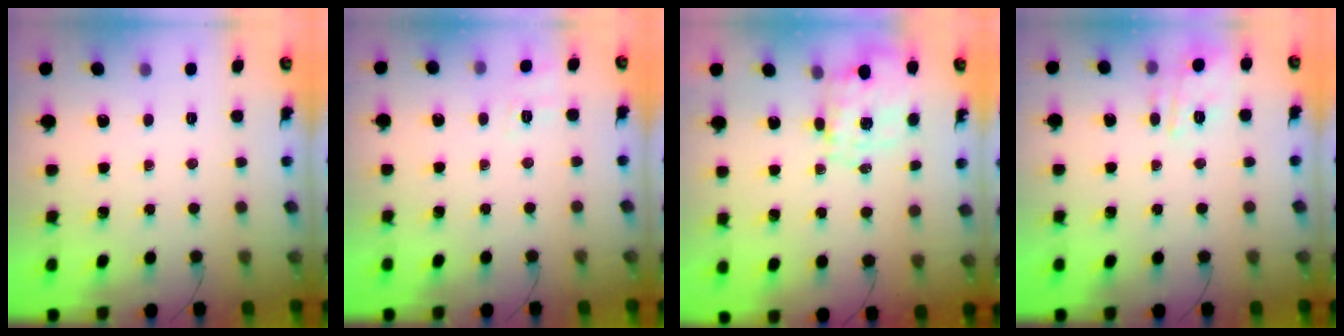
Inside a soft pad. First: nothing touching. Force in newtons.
{"total": 2.4, "press": 1.1, "slide": 2.1}
{"total": 1.3, "press": 1.2, "slide": 0.4}
{"total": 4.2, "press": 4.1, "slide": 0.8}